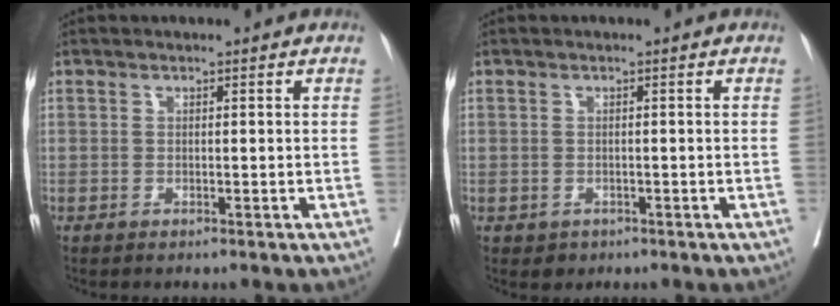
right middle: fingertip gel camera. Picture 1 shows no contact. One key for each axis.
{"total": 1.4, "fx": -0.7, "fy": 1.2, "fz": 0.3, "tx": -0.004, "ty": 0.002, "tz": -0.003}